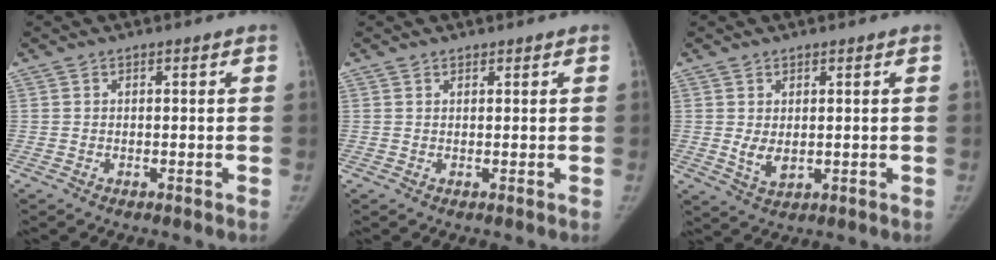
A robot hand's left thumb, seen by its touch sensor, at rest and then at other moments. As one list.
[{"total": 0.8, "force": [0.7, 0.3, 0.0], "torque": [0.003, -0.006, 0.009]}, {"total": 3.6, "force": [0.6, 2.1, 2.9], "torque": [-0.045, -0.014, 0.020]}]